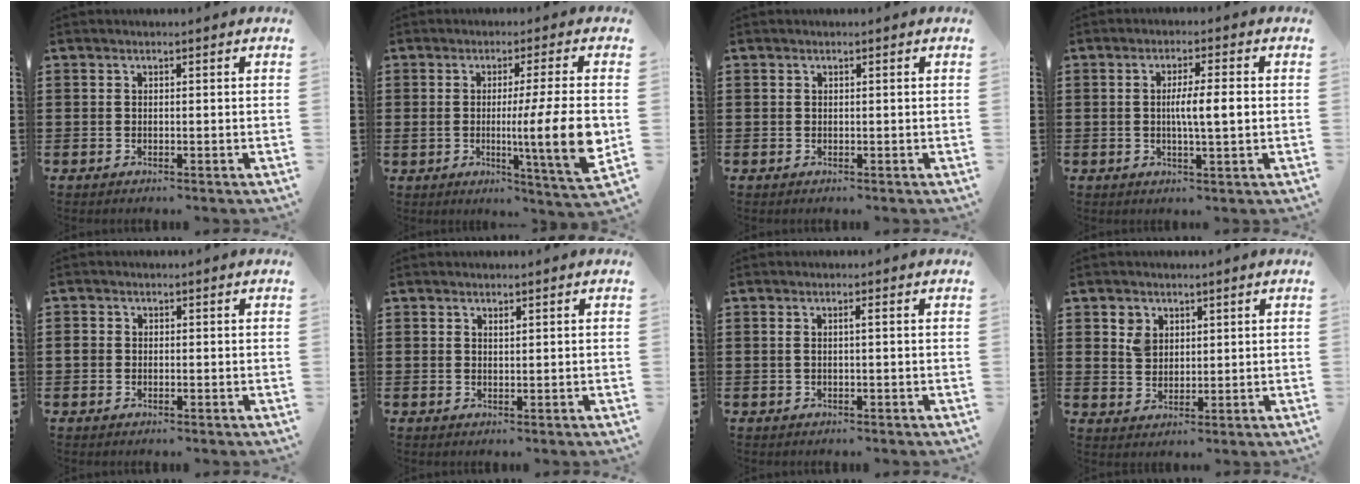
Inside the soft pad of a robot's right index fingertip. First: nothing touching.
{"total": 11.4, "force": [-0.7, 0.5, 11.3], "torque": [-0.162, -0.023, -0.016]}
{"total": 0.0}
{"total": 5.1, "force": [-0.1, 0.6, 5.0], "torque": [-0.088, -0.002, -0.005]}
{"total": 1.0, "force": [-0.3, 0.8, 0.5], "torque": [-0.012, 0.003, -0.007]}
{"total": 0.5, "force": [0.4, 0.2, 0.3], "torque": [-0.006, 0.001, 0.008]}
{"total": 1.2, "force": [-0.1, -0.2, 1.2], "torque": [-0.021, -0.001, -0.003]}
{"total": 3.3, "force": [1.7, 2.6, 1.0], "torque": [-0.029, 0.009, 0.032]}